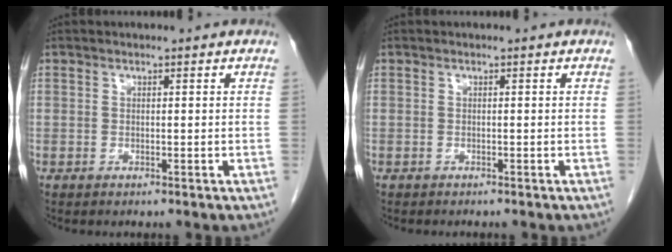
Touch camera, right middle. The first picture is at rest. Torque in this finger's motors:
{"motor_torque": [0.81, -0.65, 0.03, 0.01]}